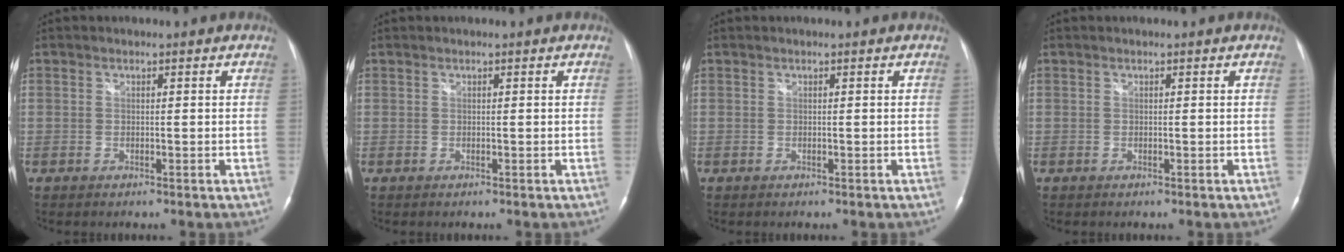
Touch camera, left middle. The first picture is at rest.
{"total": 0.0}
{"total": 0.0}
{"total": 0.0}